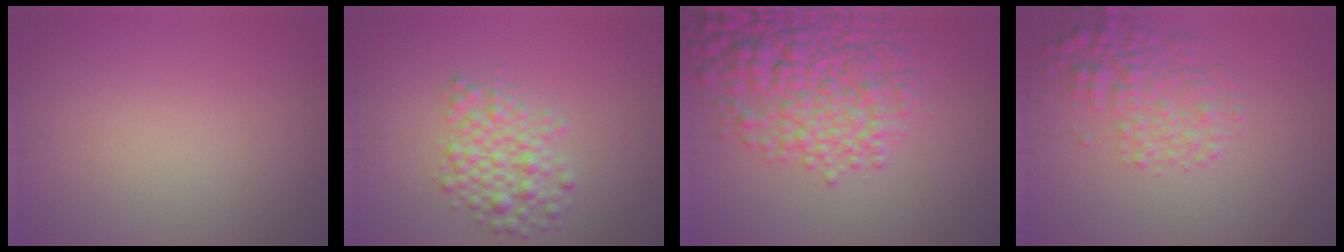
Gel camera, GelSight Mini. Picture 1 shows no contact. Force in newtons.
{"total": 3.6, "press": 3.6, "slide": 0.2}
{"total": 7.8, "press": 7.7, "slide": 0.2}
{"total": 3.3, "press": 3.3, "slide": 0.1}